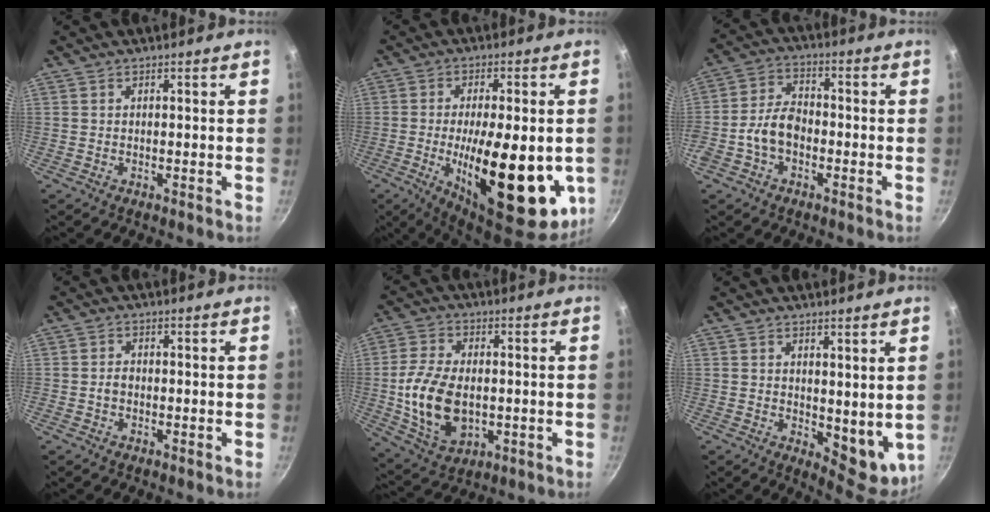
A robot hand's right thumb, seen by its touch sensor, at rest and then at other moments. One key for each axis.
{"total": 22.8, "fx": -4.3, "fy": 8.6, "fz": 20.6, "tx": -0.287, "ty": -0.007, "tz": -0.052}
{"total": 7.7, "fx": -2.5, "fy": 5.1, "fz": 5.2, "tx": -0.084, "ty": 0.034, "tz": -0.056}
{"total": 1.6, "fx": -0.4, "fy": 1.2, "fz": 0.9, "tx": -0.014, "ty": 0.010, "tz": -0.008}
{"total": 14.2, "fx": -1.2, "fy": 8.9, "fz": 11.0, "tx": -0.203, "ty": -0.001, "tz": -0.013}
{"total": 6.9, "fx": 1.6, "fy": 3.7, "fz": 5.6, "tx": -0.057, "ty": -0.019, "tz": 0.034}